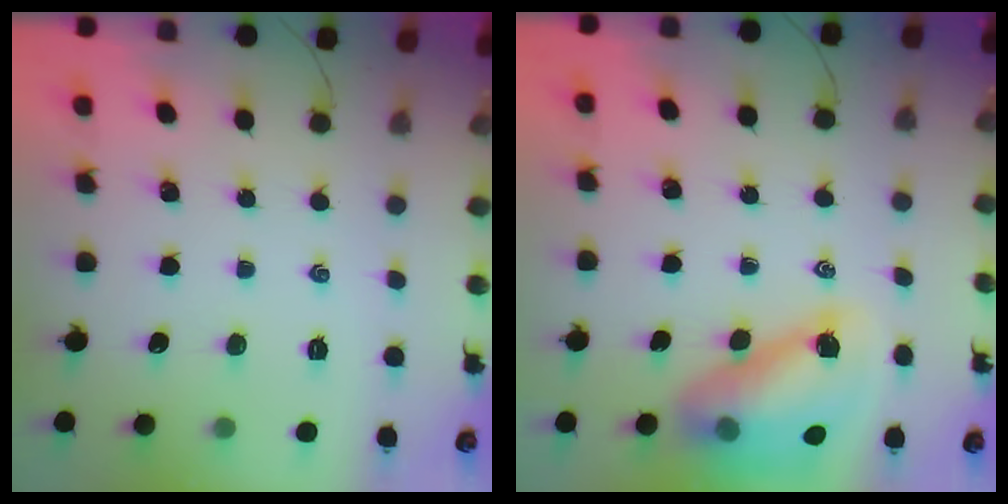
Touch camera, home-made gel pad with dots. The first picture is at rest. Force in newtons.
{"total": 11.9, "press": 11.5, "slide": 3.4}